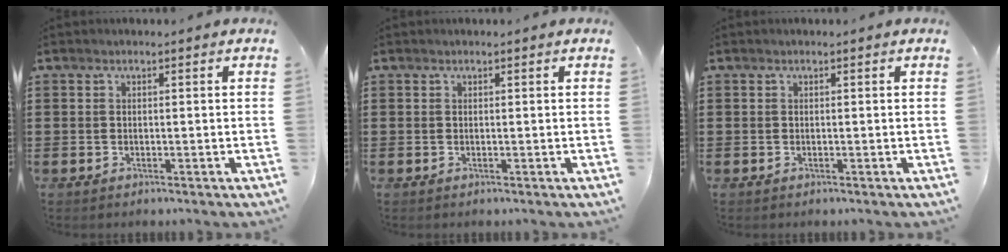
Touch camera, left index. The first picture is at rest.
{"total": 0.0}
{"total": 0.0}